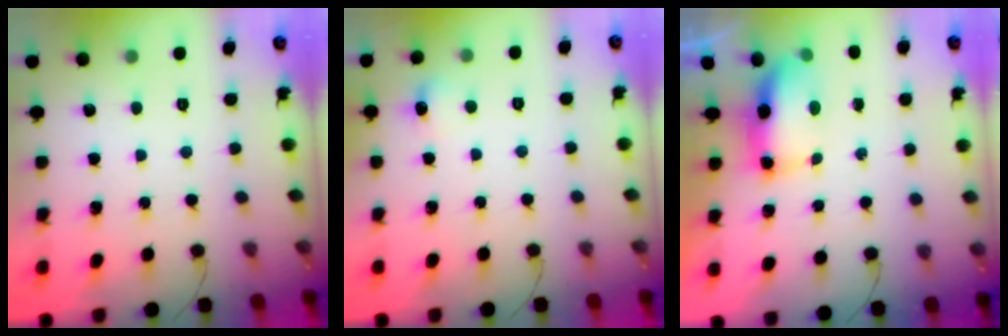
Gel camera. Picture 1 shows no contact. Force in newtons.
{"total": 5.4, "press": 5.1, "slide": 1.7}
{"total": 7.2, "press": 7.2, "slide": 0.5}